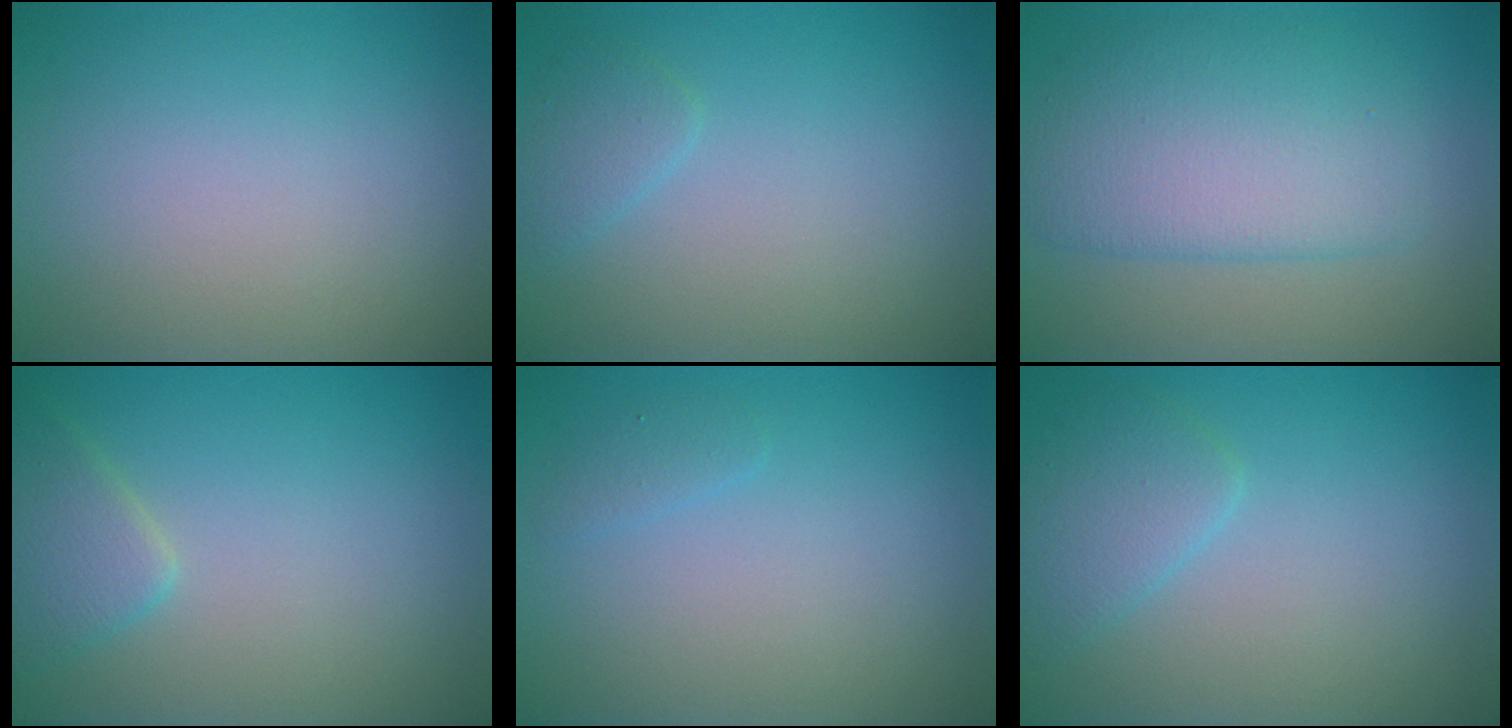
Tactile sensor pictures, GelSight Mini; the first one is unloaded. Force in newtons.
{"total": 1.4, "press": 1.4, "slide": 0.1}
{"total": 6.0, "press": 6.0, "slide": 0.2}
{"total": 2.7, "press": 2.7, "slide": 0.2}
{"total": 0.8, "press": 0.8, "slide": 0.1}
{"total": 2.5, "press": 2.5, "slide": 0.1}